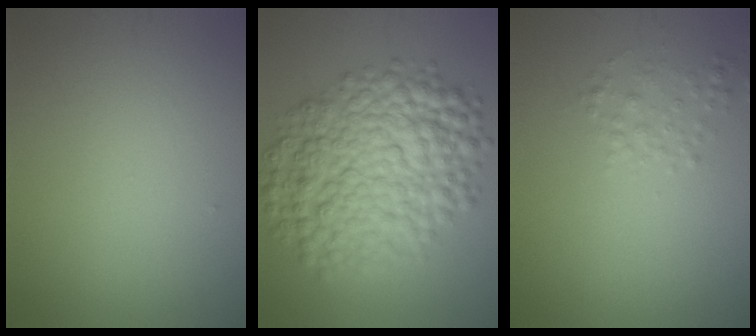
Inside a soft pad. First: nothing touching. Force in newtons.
{"total": 10.9, "press": 10.9, "slide": 0.2}
{"total": 1.6, "press": 1.6, "slide": 0.1}